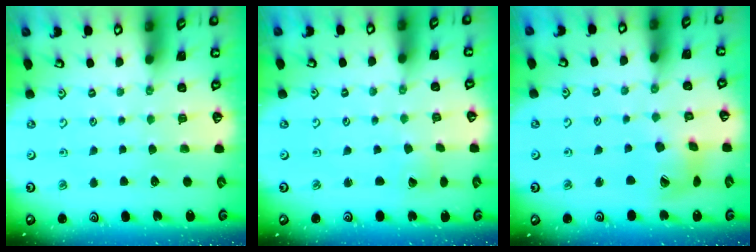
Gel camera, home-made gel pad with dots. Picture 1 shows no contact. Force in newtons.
{"total": 1.0, "press": 1.0, "slide": 0.1}
{"total": 11.4, "press": 11.3, "slide": 1.5}